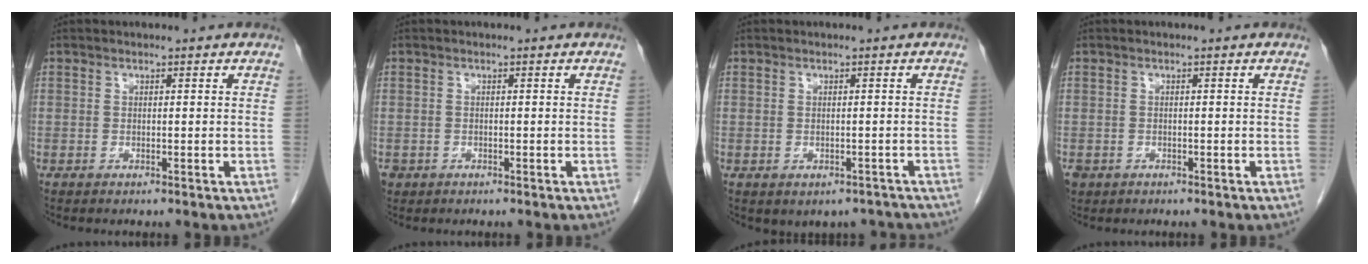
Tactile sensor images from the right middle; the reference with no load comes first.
{"total": 1.6, "force": [-0.8, 1.3, 0.3], "torque": [-0.011, 0.002, -0.012]}
{"total": 4.3, "force": [-3.2, 2.7, 1.0], "torque": [-0.001, 0.014, -0.036]}
{"total": 2.4, "force": [-1.4, 1.9, 0.6], "torque": [-0.015, 0.000, -0.022]}